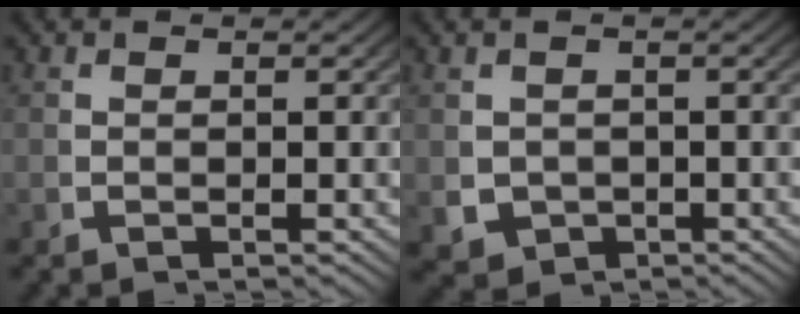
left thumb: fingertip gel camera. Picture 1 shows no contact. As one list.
[{"total": 4.6, "force": [-1.1, 4.0, 1.9], "torque": [-0.048, -0.030, -0.004]}]